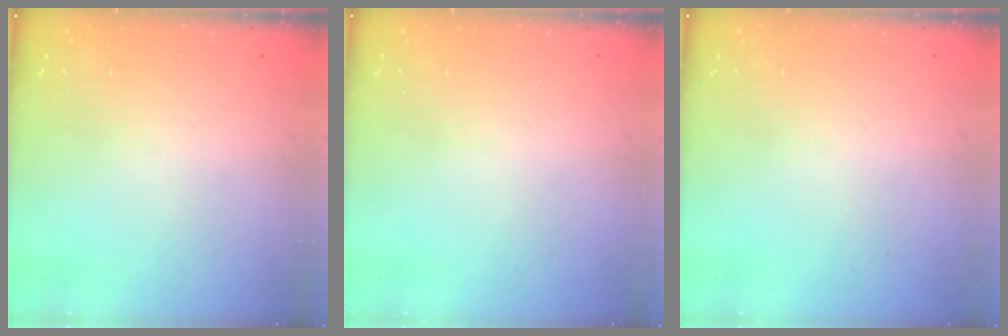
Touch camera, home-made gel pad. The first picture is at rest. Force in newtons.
{"total": 0.0}
{"total": 0.0}